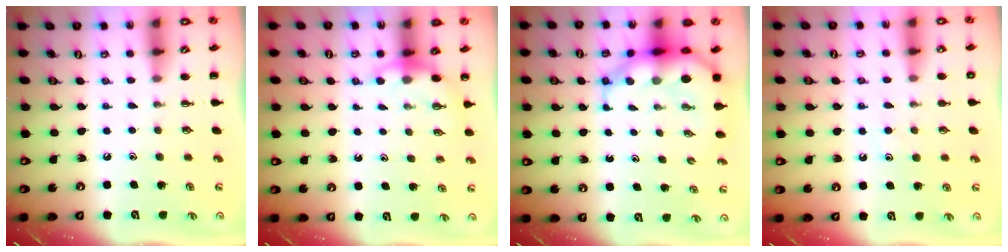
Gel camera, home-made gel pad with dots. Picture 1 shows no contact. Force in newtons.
{"total": 4.7, "press": 4.7, "slide": 0.4}
{"total": 8.4, "press": 8.1, "slide": 2.2}
{"total": 7.7, "press": 7.7, "slide": 1.0}